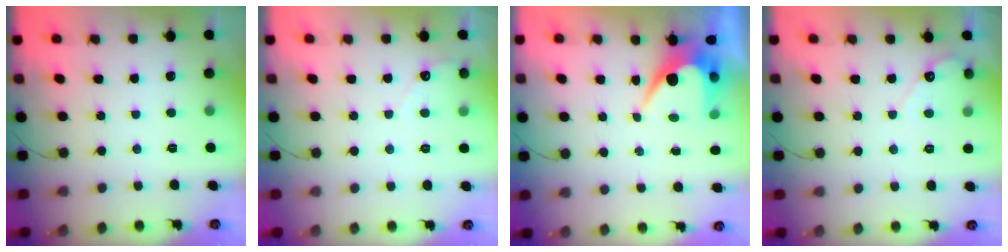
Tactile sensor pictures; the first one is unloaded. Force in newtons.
{"total": 2.6, "press": 2.6, "slide": 0.2}
{"total": 6.8, "press": 6.8, "slide": 0.3}
{"total": 3.8, "press": 3.8, "slide": 0.3}